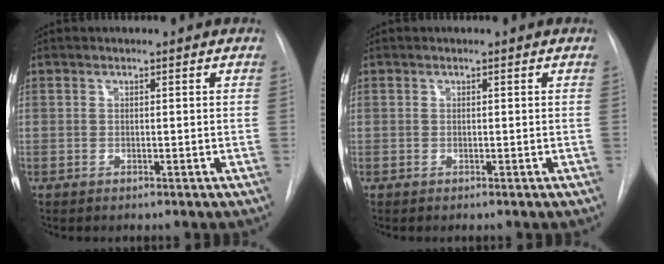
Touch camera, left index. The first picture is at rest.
{"total": 0.0}